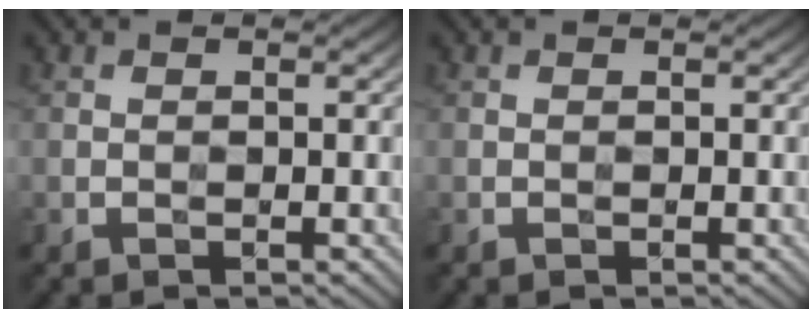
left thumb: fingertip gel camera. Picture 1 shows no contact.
{"total": 0.0}